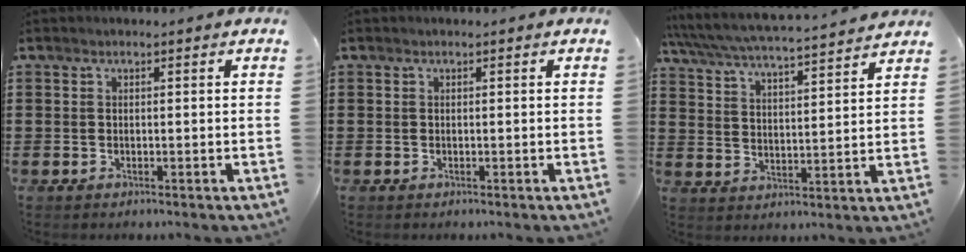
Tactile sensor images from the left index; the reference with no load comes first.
{"total": 0.0}
{"total": 4.9, "force": [4.6, -0.4, 1.5], "torque": [-0.050, -0.037, 0.072]}